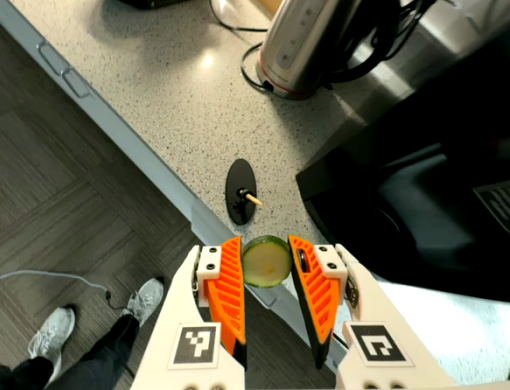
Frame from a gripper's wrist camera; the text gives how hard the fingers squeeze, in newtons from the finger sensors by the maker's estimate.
{"total": 7.6, "left": 7.9, "right": 7.2}